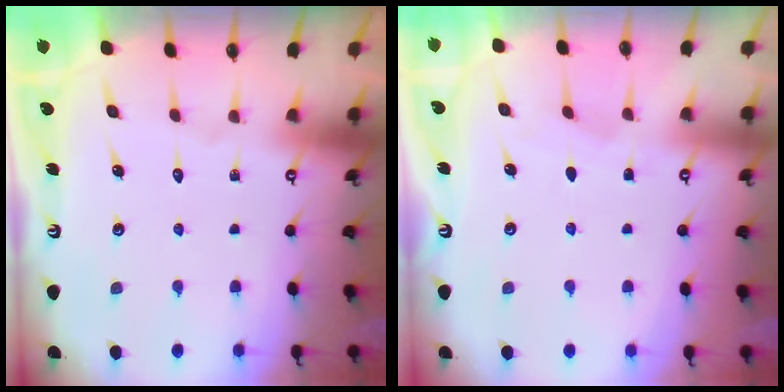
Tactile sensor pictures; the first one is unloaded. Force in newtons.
{"total": 2.7, "press": 2.6, "slide": 0.4}